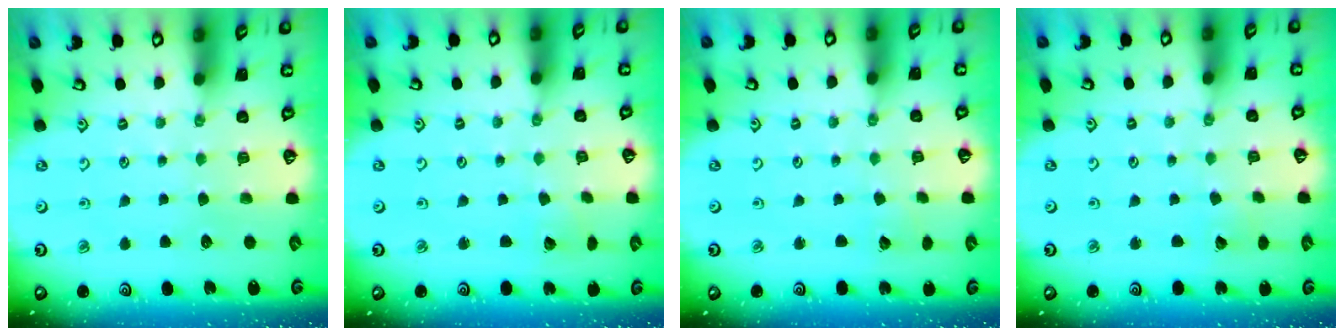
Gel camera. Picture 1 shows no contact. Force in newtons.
{"total": 2.5, "press": 2.5, "slide": 0.3}
{"total": 1.9, "press": 1.9, "slide": 0.2}
{"total": 2.7, "press": 2.6, "slide": 0.4}